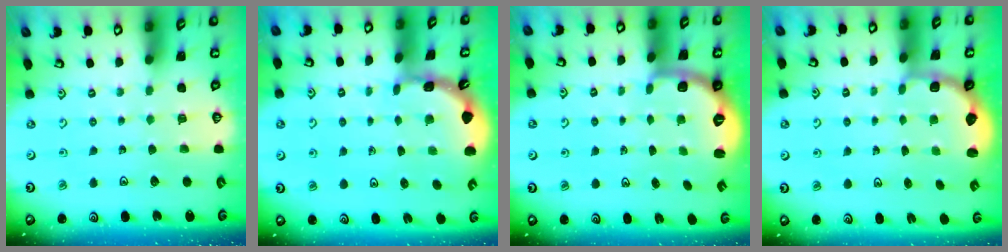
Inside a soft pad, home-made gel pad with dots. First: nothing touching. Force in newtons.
{"total": 1.5, "press": 1.5, "slide": 0.1}
{"total": 2.6, "press": 1.4, "slide": 2.2}
{"total": 2.8, "press": 2.1, "slide": 1.9}